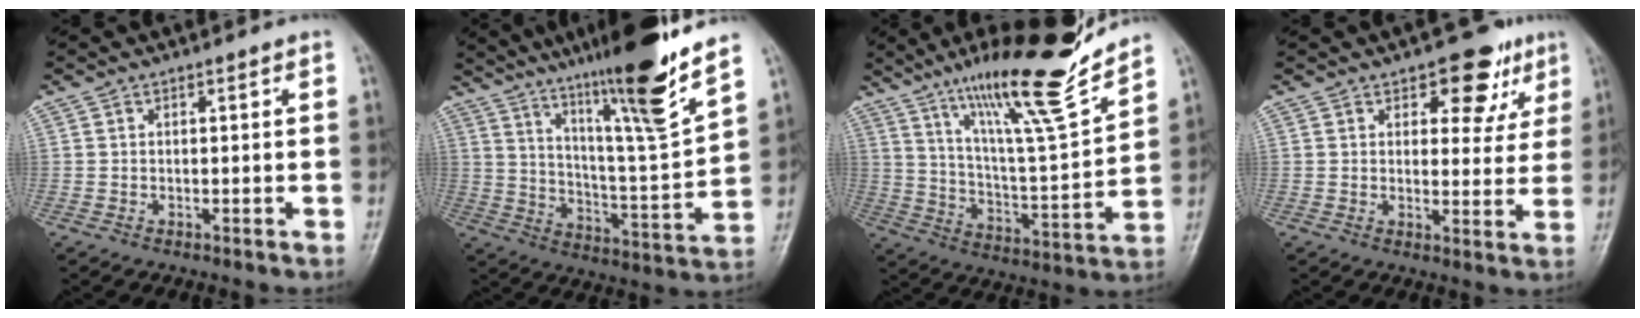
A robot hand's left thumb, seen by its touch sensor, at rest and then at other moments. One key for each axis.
{"total": 20.5, "fx": 15.2, "fy": 0.0, "fz": 13.8, "tx": -0.199, "ty": -0.086, "tz": 0.246}
{"total": 20.2, "fx": 15.2, "fy": 2.0, "fz": 13.2, "tx": -0.190, "ty": -0.087, "tz": 0.258}
{"total": 9.4, "fx": 5.1, "fy": 5.2, "fz": 6.0, "tx": -0.030, "ty": -0.019, "tz": 0.063}